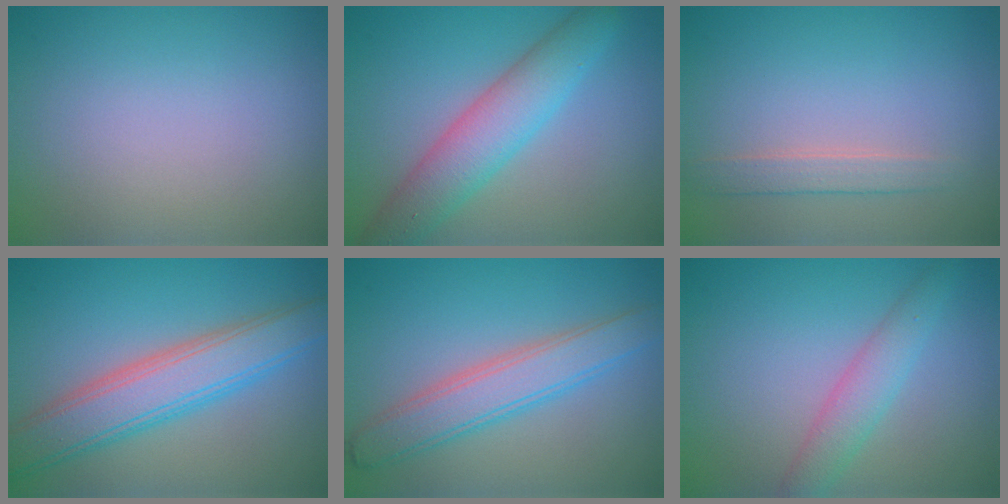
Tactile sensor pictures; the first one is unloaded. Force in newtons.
{"total": 5.3, "press": 5.3, "slide": 0.3}
{"total": 1.7, "press": 1.7, "slide": 0.0}
{"total": 6.3, "press": 6.3, "slide": 0.3}
{"total": 4.5, "press": 4.5, "slide": 0.3}
{"total": 2.9, "press": 2.9, "slide": 0.1}